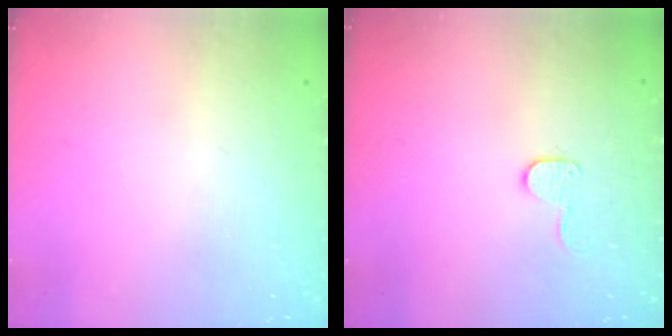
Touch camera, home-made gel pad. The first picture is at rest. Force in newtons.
{"total": 6.4, "press": 6.4, "slide": 0.4}